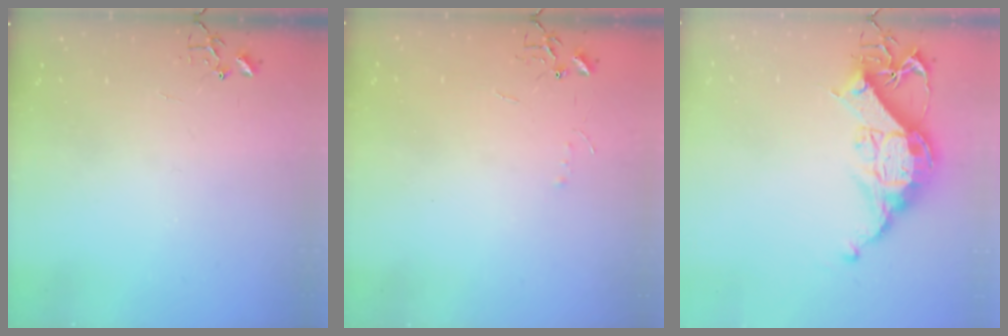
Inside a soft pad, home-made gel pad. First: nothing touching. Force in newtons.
{"total": 3.7, "press": 3.6, "slide": 0.5}
{"total": 13.3, "press": 13.3, "slide": 0.7}